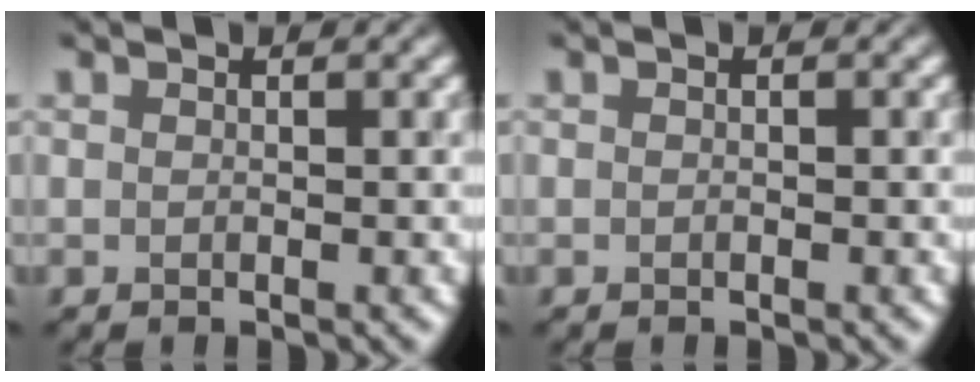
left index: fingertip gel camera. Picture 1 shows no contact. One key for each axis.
{"total": 0.0}